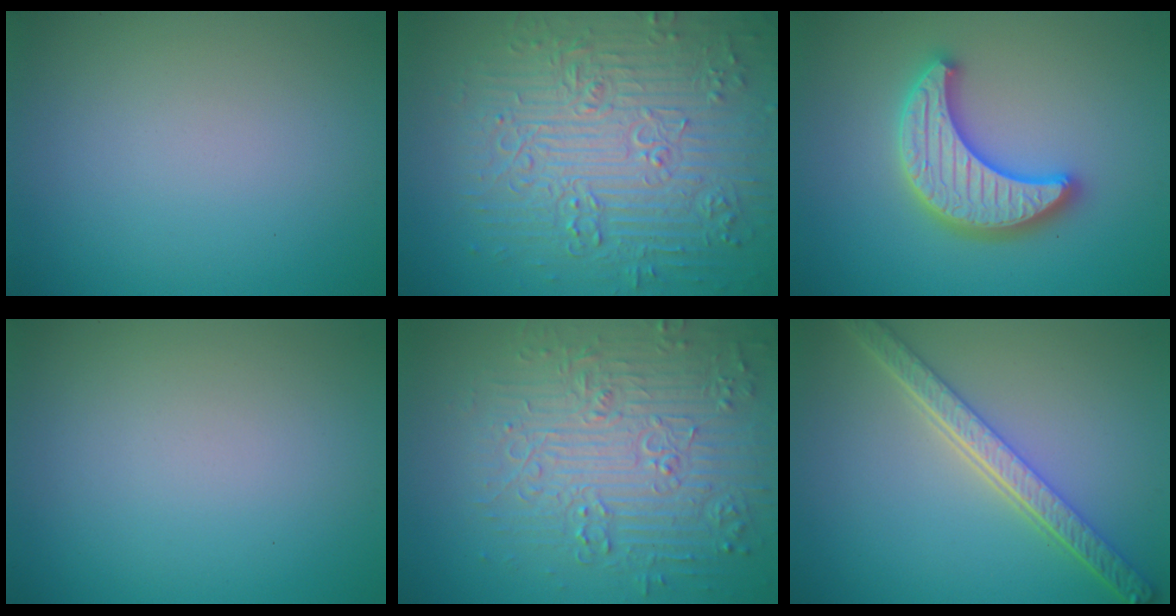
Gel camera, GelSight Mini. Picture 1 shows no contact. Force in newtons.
{"total": 9.1, "press": 6.6, "slide": 6.3}
{"total": 5.3, "press": 5.2, "slide": 0.9}
{"total": 0.0}
{"total": 7.5, "press": 5.9, "slide": 4.6}
{"total": 5.2, "press": 4.1, "slide": 3.3}